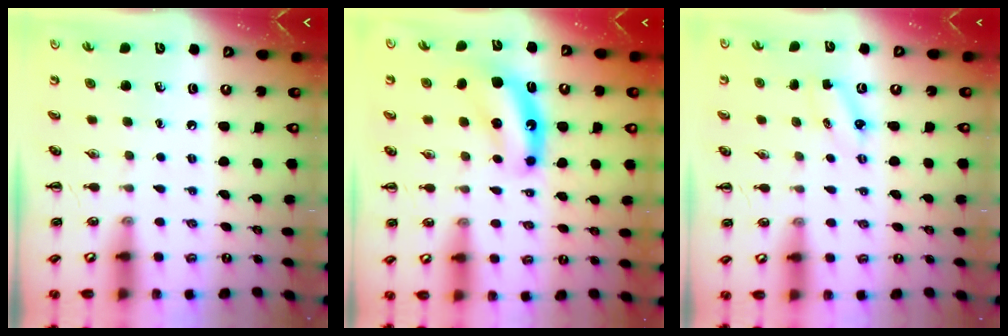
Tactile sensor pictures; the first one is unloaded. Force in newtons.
{"total": 7.8, "press": 7.7, "slide": 1.4}
{"total": 2.9, "press": 2.8, "slide": 0.7}